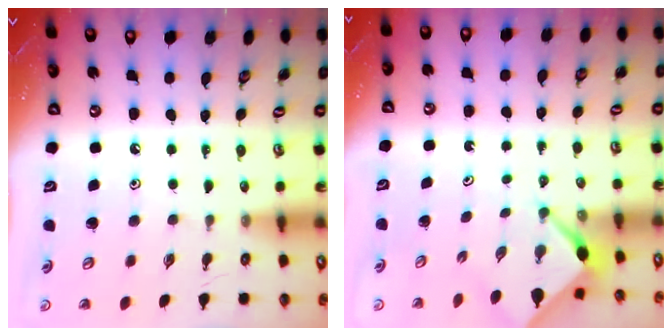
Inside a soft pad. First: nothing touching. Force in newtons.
{"total": 2.2, "press": 2.2, "slide": 0.3}